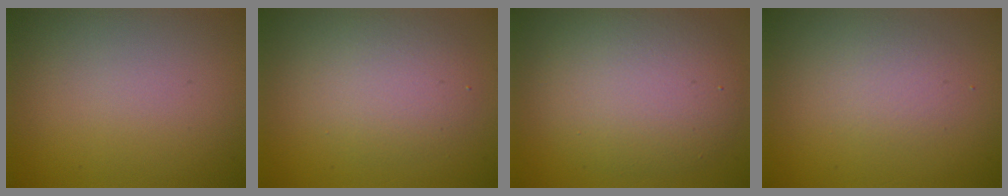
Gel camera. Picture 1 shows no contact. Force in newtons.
{"total": 3.6, "press": 3.5, "slide": 0.3}
{"total": 6.5, "press": 6.5, "slide": 0.4}
{"total": 1.9, "press": 1.9, "slide": 0.1}